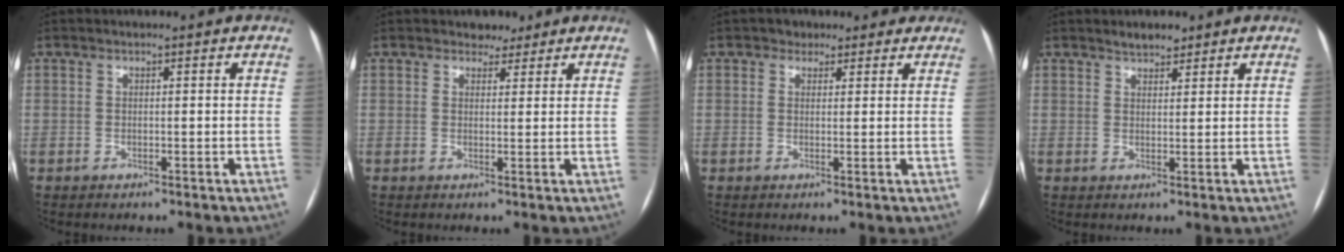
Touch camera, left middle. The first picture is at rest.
{"total": 2.4, "force": [1.9, 1.5, 0.3], "torque": [0.000, 0.001, 0.024]}
{"total": 3.9, "force": [2.8, 2.7, 0.3], "torque": [0.010, 0.009, 0.025]}
{"total": 2.4, "force": [2.0, 1.0, 0.8], "torque": [-0.015, 0.005, 0.031]}